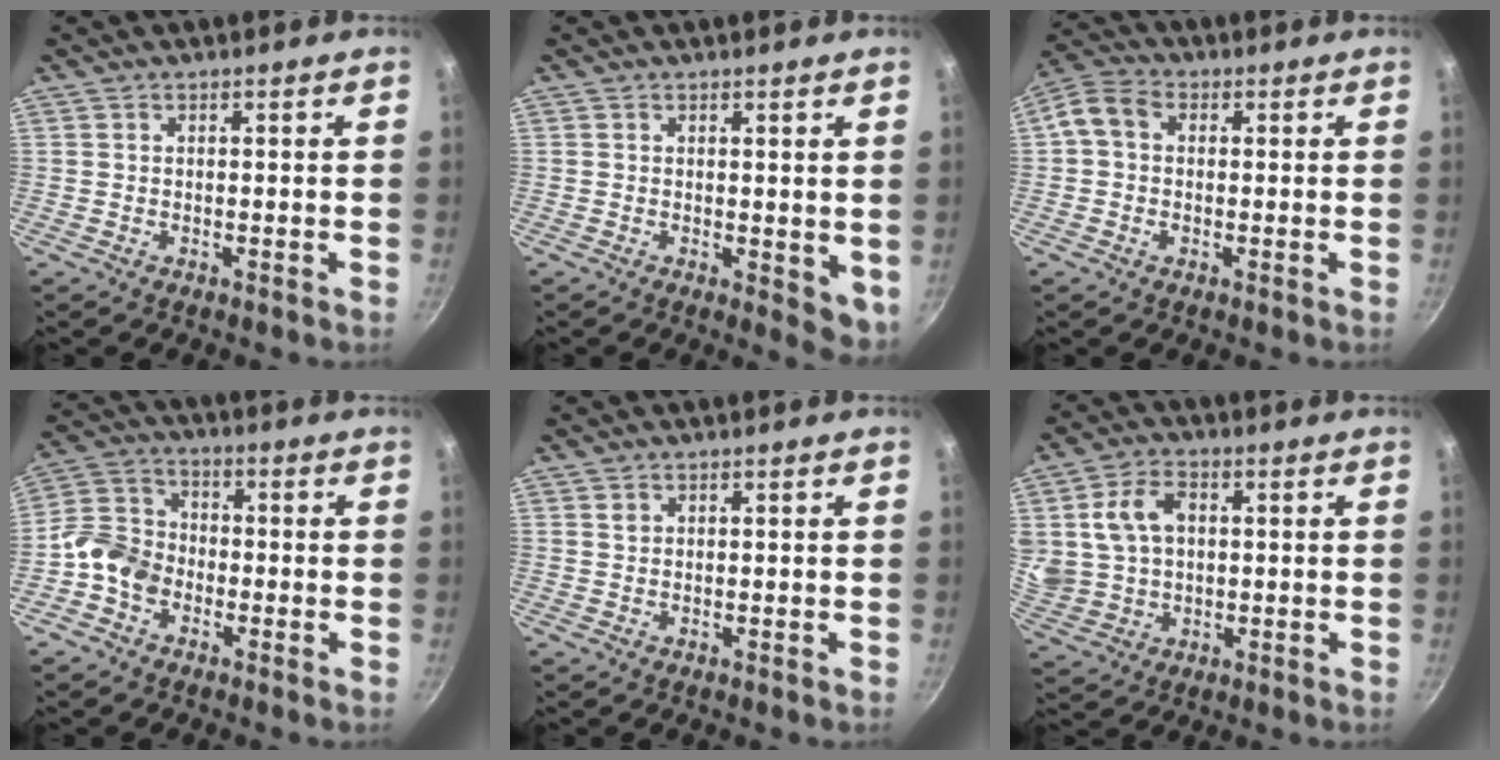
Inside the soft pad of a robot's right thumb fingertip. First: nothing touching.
{"total": 4.8, "force": [0.6, 2.6, 4.0], "torque": [-0.040, -0.004, 0.012]}
{"total": 6.3, "force": [0.3, 4.9, 3.9], "torque": [-0.078, 0.017, -0.012]}
{"total": 8.2, "force": [-3.2, 6.3, 4.1], "torque": [-0.061, 0.033, -0.081]}
{"total": 0.9, "force": [0.4, 0.7, 0.3], "torque": [-0.003, 0.002, 0.008]}
{"total": 11.6, "force": [2.1, 8.7, 7.4], "torque": [-0.125, 0.001, 0.044]}